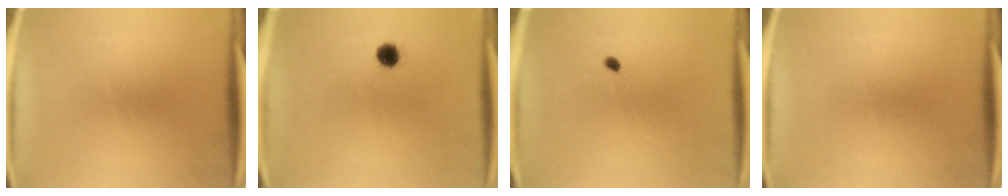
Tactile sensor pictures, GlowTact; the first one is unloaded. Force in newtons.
{"total": 2.4}
{"total": 0.8}
{"total": 0.0}